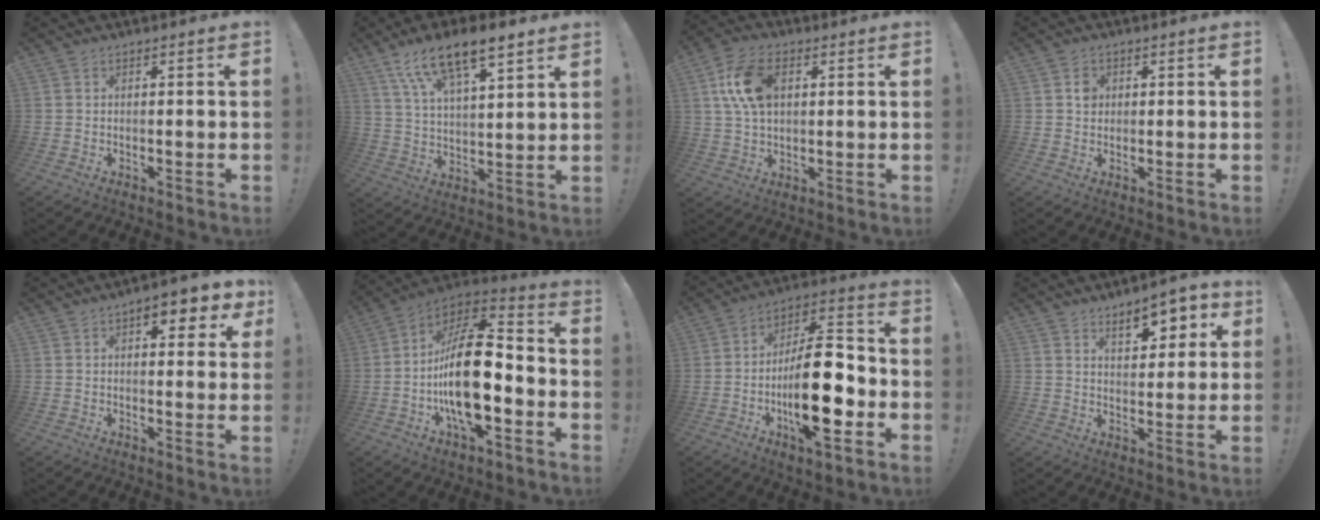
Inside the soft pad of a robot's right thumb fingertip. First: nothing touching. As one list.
[{"total": 14.5, "force": [10.0, 5.1, 9.2], "torque": [-0.163, -0.051, 0.175]}, {"total": 13.5, "force": [3.5, 8.5, 9.9], "torque": [-0.183, 0.008, 0.067]}, {"total": 2.8, "force": [0.4, 2.5, 1.2], "torque": [0.004, -0.007, 0.001]}, {"total": 6.8, "force": [3.3, 3.2, 5.0], "torque": [-0.054, -0.010, 0.051]}, {"total": 23.3, "force": [-3.9, 9.9, 20.7], "torque": [-0.394, 0.022, -0.064]}, {"total": 22.2, "force": [-5.5, 8.0, 19.9], "torque": [-0.354, 0.024, -0.084]}, {"total": 9.3, "force": [5.4, 4.6, 6.1], "torque": [-0.067, -0.030, 0.091]}]